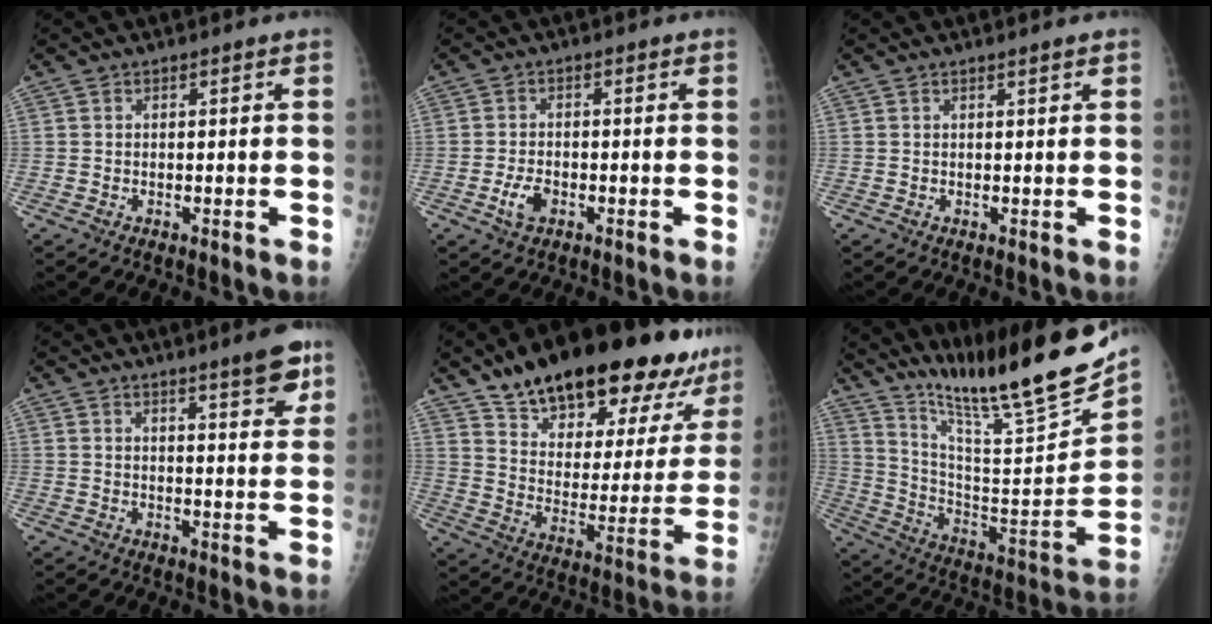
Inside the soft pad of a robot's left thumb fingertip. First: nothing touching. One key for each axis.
{"total": 3.6, "fx": -1.5, "fy": 2.1, "fz": 2.5, "tx": -0.048, "ty": 0.006, "tz": -0.026}
{"total": 0.9, "fx": 0.7, "fy": -0.1, "fz": 0.6, "tx": -0.010, "ty": -0.002, "tz": 0.013}
{"total": 7.4, "fx": 4.9, "fy": 1.1, "fz": 5.4, "tx": -0.063, "ty": -0.029, "tz": 0.066}
{"total": 30.8, "fx": 22.6, "fy": 11.8, "fz": 17.3, "tx": -0.220, "ty": -0.074, "tz": 0.331}
{"total": 25.4, "fx": 20.9, "fy": 0.9, "fz": 14.4, "tx": -0.217, "ty": -0.137, "tz": 0.346}